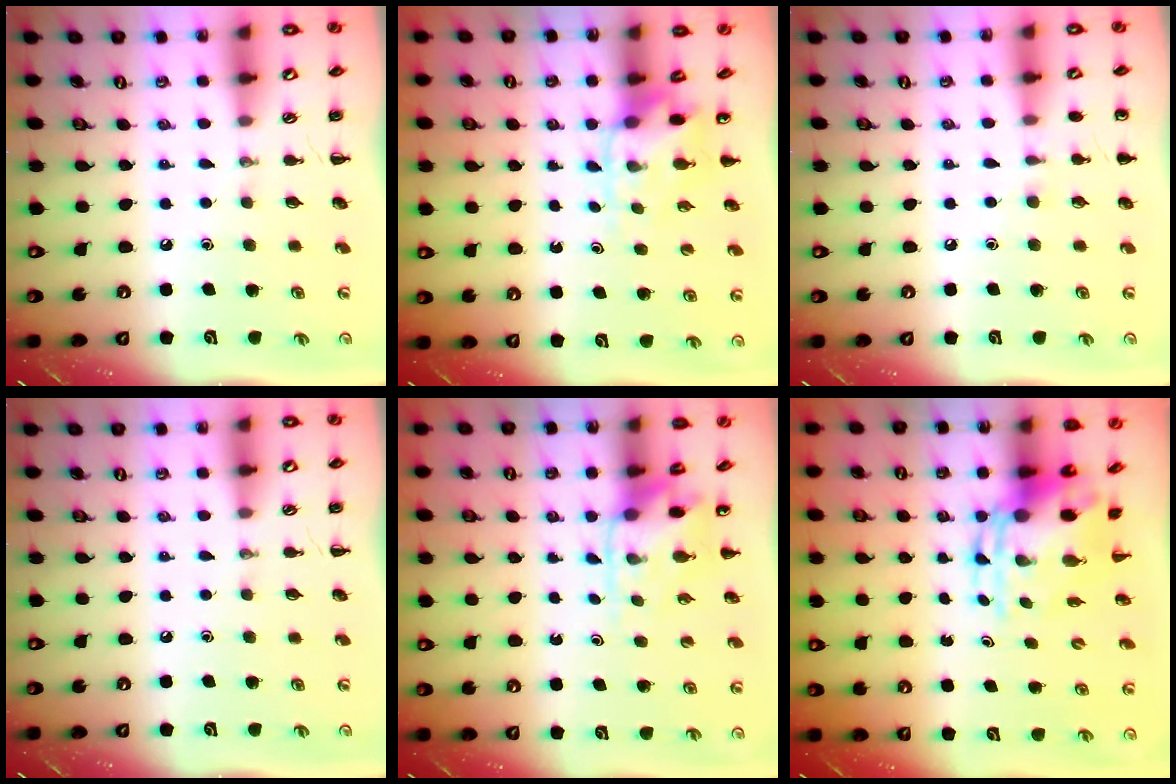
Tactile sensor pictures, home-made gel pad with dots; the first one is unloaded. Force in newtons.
{"total": 4.4, "press": 4.3, "slide": 1.0}
{"total": 5.7, "press": 5.5, "slide": 1.6}
{"total": 0.0}
{"total": 3.9, "press": 3.8, "slide": 0.9}
{"total": 7.0, "press": 6.8, "slide": 1.6}